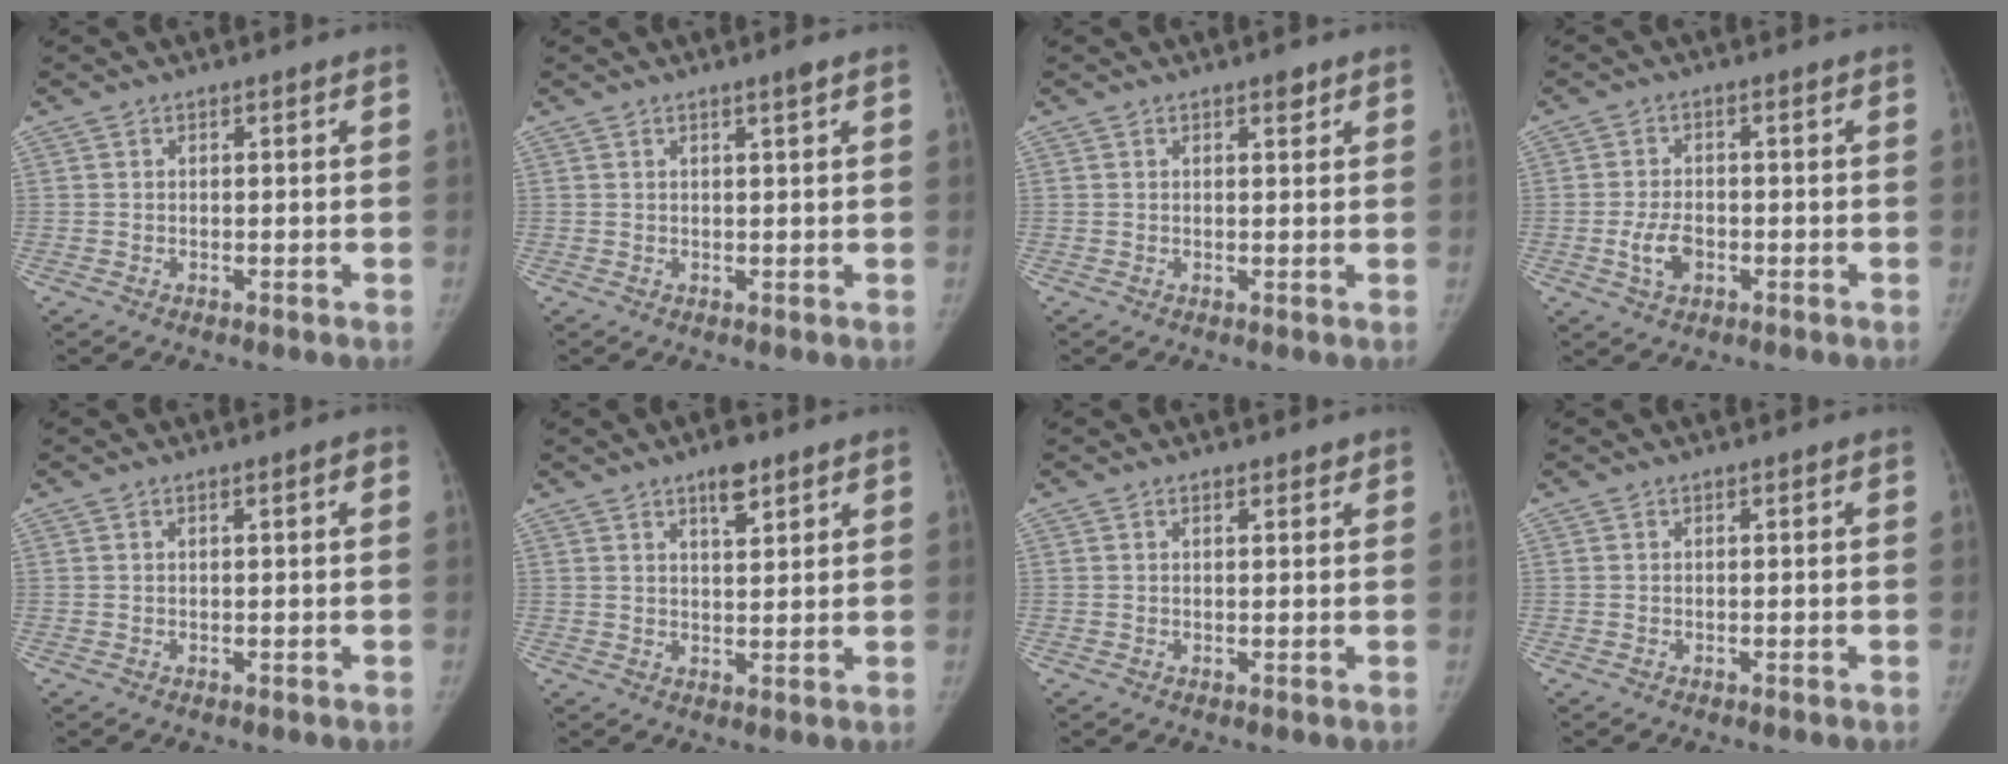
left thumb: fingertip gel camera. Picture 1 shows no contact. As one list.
[{"total": 1.4, "force": [0.9, -0.2, 1.1], "torque": [-0.018, -0.006, 0.016]}, {"total": 1.5, "force": [1.0, 0.7, 0.9], "torque": [-0.005, -0.004, 0.013]}, {"total": 4.8, "force": [-1.4, 3.0, 3.5], "torque": [-0.065, 0.008, -0.023]}, {"total": 1.2, "force": [0.4, 0.2, 1.2], "torque": [-0.018, 0.005, 0.005]}, {"total": 4.9, "force": [3.3, 1.8, 3.3], "torque": [-0.039, -0.019, 0.051]}, {"total": 1.3, "force": [0.9, 0.6, 0.6], "torque": [-0.003, -0.005, 0.010]}, {"total": 0.0}]